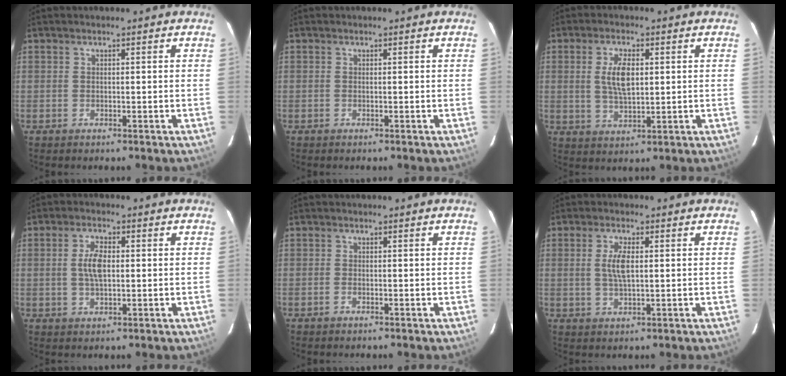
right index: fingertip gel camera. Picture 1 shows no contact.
{"total": 0.0}
{"total": 6.5, "force": [1.2, 2.9, 5.7], "torque": [-0.107, 0.001, 0.025]}
{"total": 5.0, "force": [0.3, 2.3, 4.4], "torque": [-0.085, 0.004, 0.008]}
{"total": 0.8, "force": [-0.4, 0.4, 0.5], "torque": [-0.012, -0.001, -0.009]}
{"total": 4.4, "force": [0.6, 1.6, 4.1], "torque": [-0.079, 0.000, 0.012]}